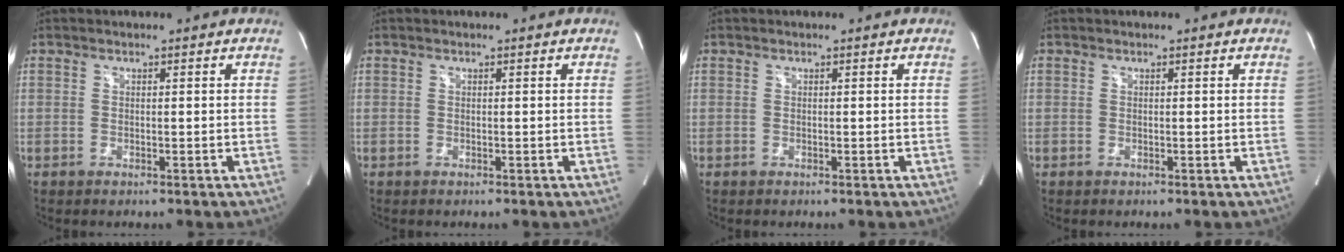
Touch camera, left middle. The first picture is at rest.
{"total": 0.0}
{"total": 0.0}
{"total": 0.0}